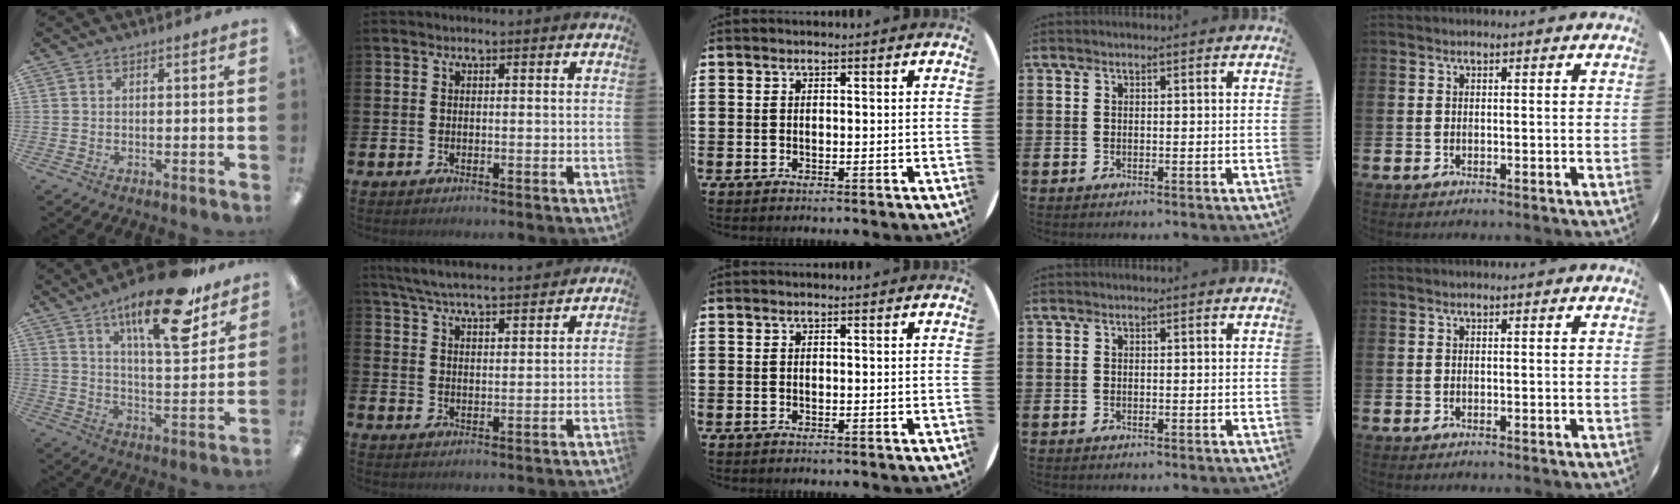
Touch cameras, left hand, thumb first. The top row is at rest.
{"thumb": {"total": 20.9, "force": [13.3, 6.3, 14.8], "torque": [-0.229, -0.068, 0.210]}, "index": {"total": 6.2, "force": [6.0, 0.4, 1.4], "torque": [-0.046, -0.034, 0.107]}}